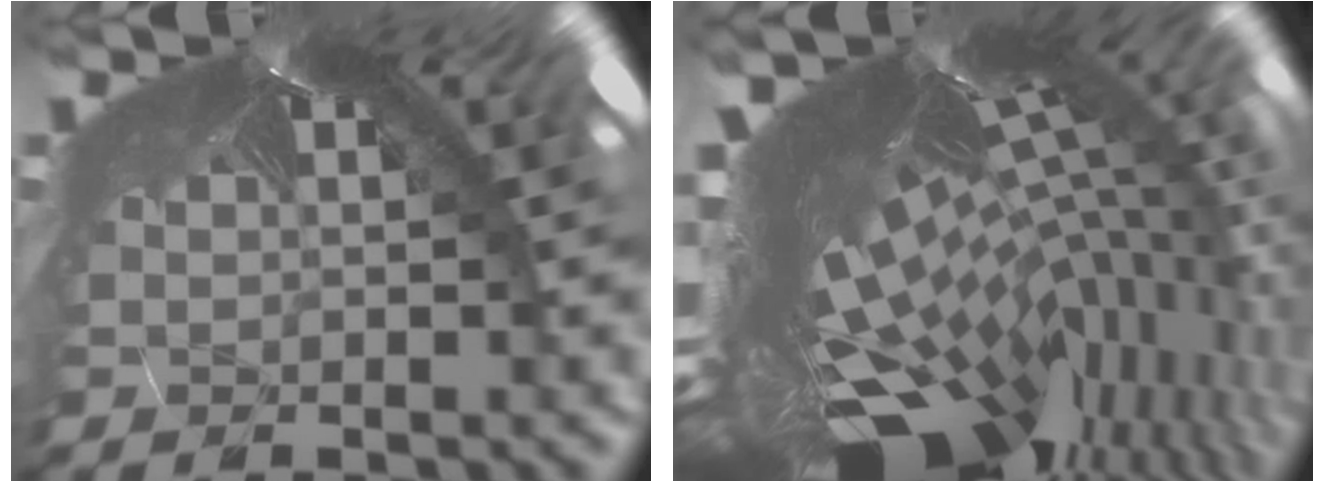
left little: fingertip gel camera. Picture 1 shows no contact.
{"total": 8.6, "force": [-7.8, -0.5, 3.6], "torque": [-0.024, -0.075, -0.087]}